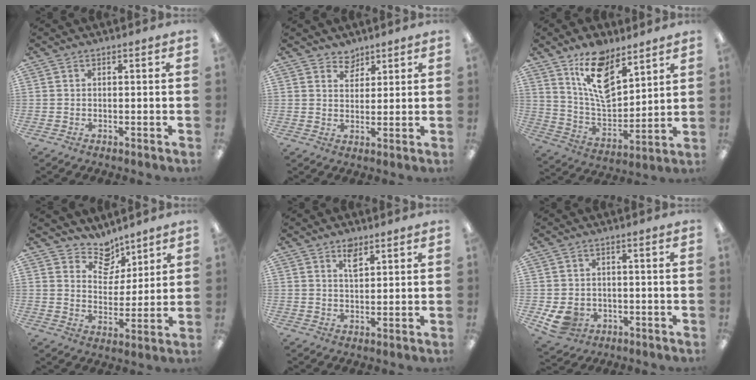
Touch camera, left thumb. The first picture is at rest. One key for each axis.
{"total": 4.1, "fx": 3.4, "fy": 2.3, "fz": 0.0, "tx": 0.003, "ty": -0.024, "tz": 0.063}
{"total": 14.3, "fx": 10.0, "fy": 6.6, "fz": 7.8, "tx": -0.139, "ty": -0.060, "tz": 0.182}
{"total": 8.8, "fx": 7.0, "fy": 5.2, "fz": 1.7, "tx": -0.026, "ty": -0.054, "tz": 0.130}
{"total": 3.9, "fx": 2.6, "fy": 1.8, "fz": 2.3, "tx": -0.028, "ty": -0.011, "tz": 0.042}
{"total": 5.8, "fx": -1.9, "fy": 4.9, "fz": 2.5, "tx": -0.061, "ty": 0.006, "tz": -0.036}